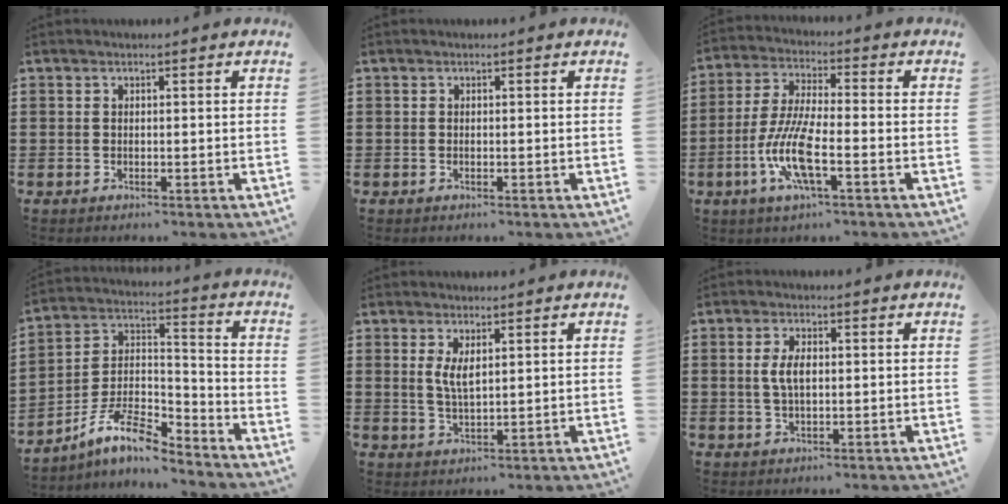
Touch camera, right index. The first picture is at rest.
{"total": 0.0}
{"total": 9.6, "force": [-3.7, 2.3, 8.5], "torque": [-0.193, -0.015, -0.074]}
{"total": 10.2, "force": [-8.2, 2.5, 5.5], "torque": [-0.118, 0.011, -0.164]}
{"total": 3.4, "force": [1.2, 1.2, 3.0], "torque": [-0.062, 0.004, 0.020]}
{"total": 3.9, "force": [0.4, 1.7, 3.5], "torque": [-0.078, 0.004, 0.002]}